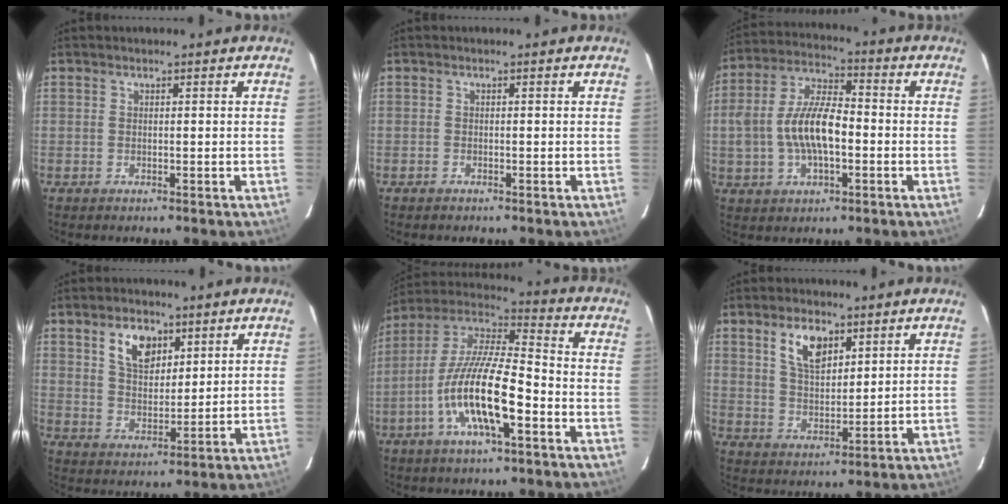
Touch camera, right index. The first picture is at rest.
{"total": 0.5, "force": [-0.5, 0.2, 0.0], "torque": [-0.001, 0.002, -0.010]}
{"total": 12.3, "force": [-1.9, 5.6, 10.7], "torque": [-0.220, 0.011, -0.033]}
{"total": 7.7, "force": [3.9, 4.6, 4.8], "torque": [-0.081, 0.008, 0.075]}
{"total": 16.3, "force": [-6.3, 3.9, 14.5], "torque": [-0.282, -0.011, -0.124]}
{"total": 7.6, "force": [4.1, 3.8, 5.2], "torque": [-0.093, 0.008, 0.080]}